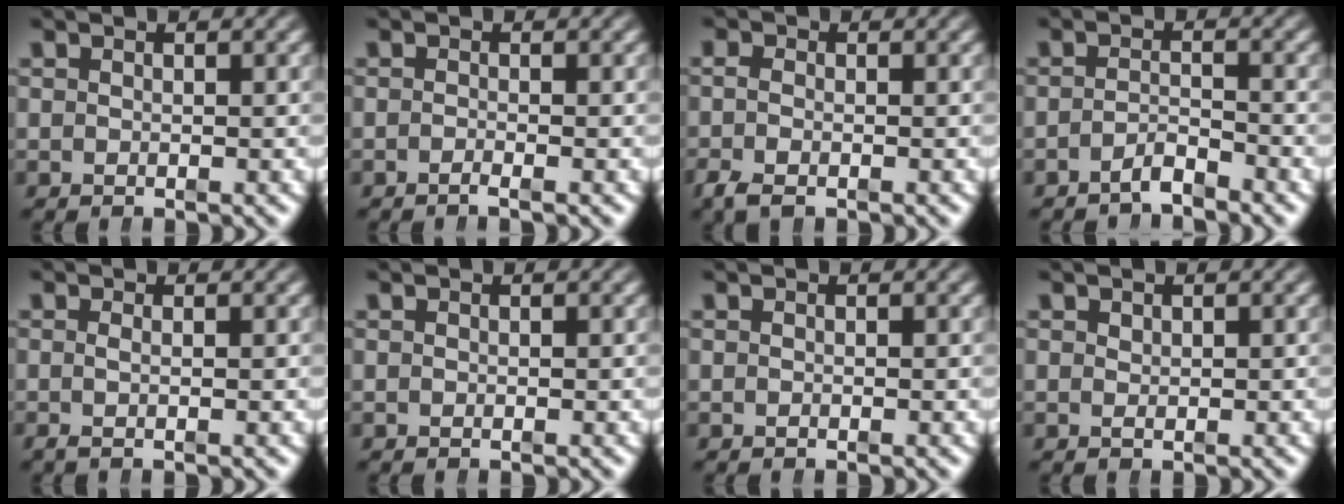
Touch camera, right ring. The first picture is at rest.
{"total": 1.1, "force": [-0.9, -0.1, 0.5], "torque": [-0.008, 0.001, -0.021]}
{"total": 2.2, "force": [-1.6, 1.1, 1.1], "torque": [-0.028, -0.015, -0.023]}
{"total": 2.3, "force": [-2.2, 0.4, 0.8], "torque": [-0.015, -0.006, -0.039]}
{"total": 1.0, "force": [-0.6, -0.4, 0.7], "torque": [-0.021, -0.013, -0.006]}
{"total": 0.0}
{"total": 0.0}
{"total": 0.0}